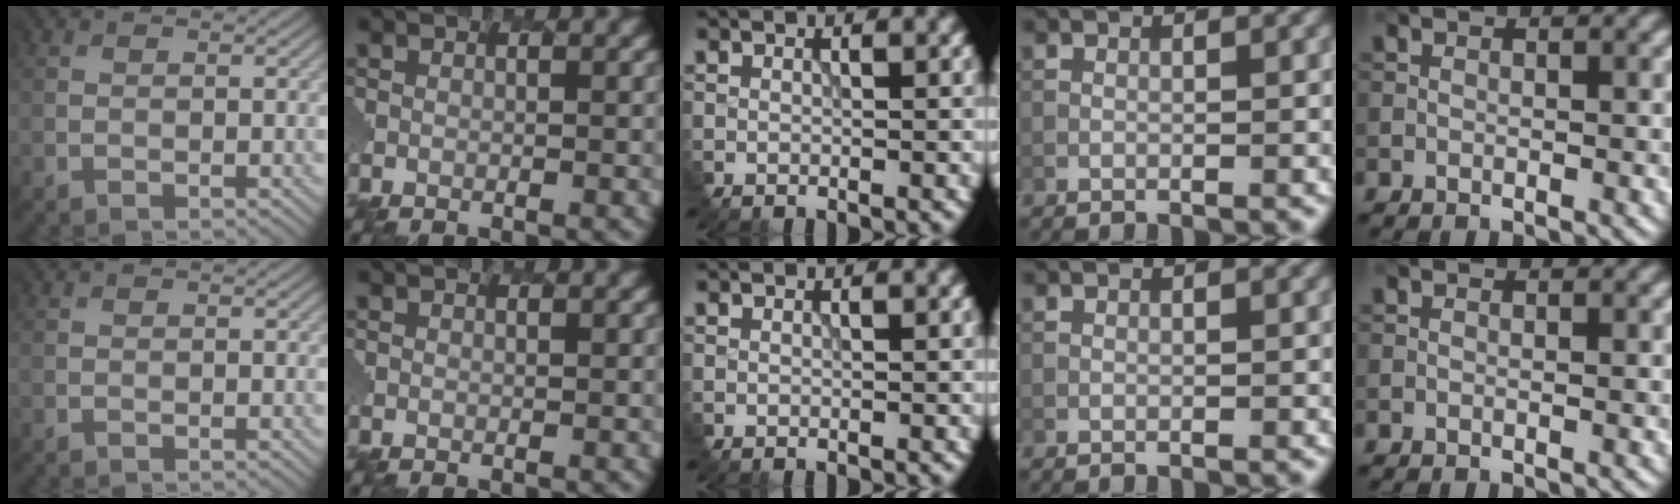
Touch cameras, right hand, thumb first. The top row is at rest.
{}